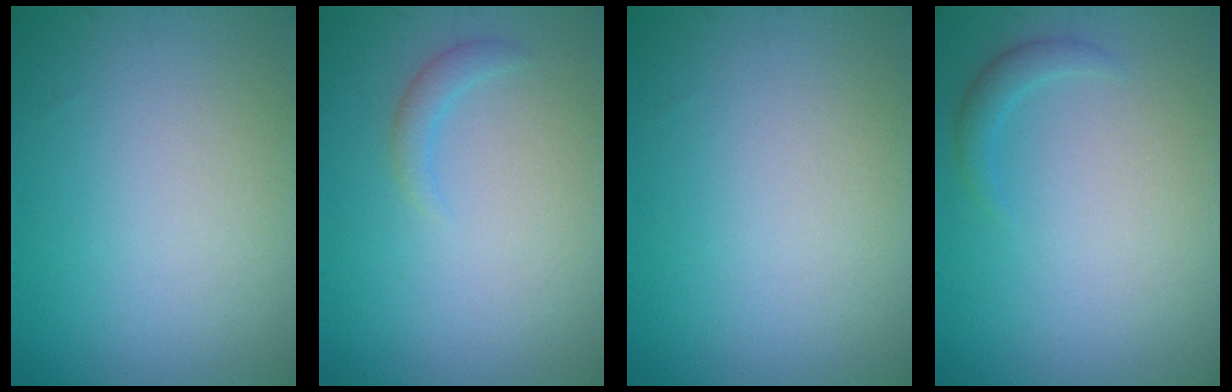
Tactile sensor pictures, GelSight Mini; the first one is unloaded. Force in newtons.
{"total": 1.3, "press": 1.3, "slide": 0.1}
{"total": 0.0}
{"total": 1.3, "press": 1.3, "slide": 0.2}